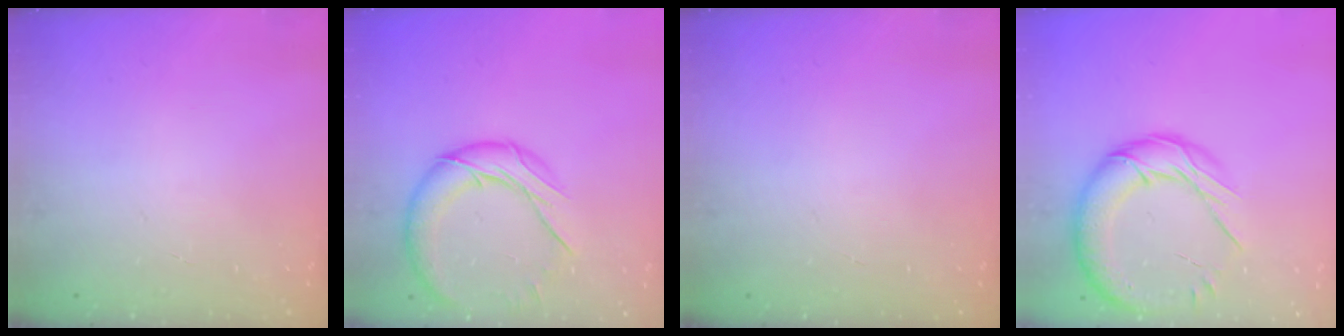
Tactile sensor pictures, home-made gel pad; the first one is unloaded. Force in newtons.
{"total": 13.3, "press": 13.2, "slide": 1.0}
{"total": 0.0}
{"total": 16.6, "press": 16.4, "slide": 2.3}